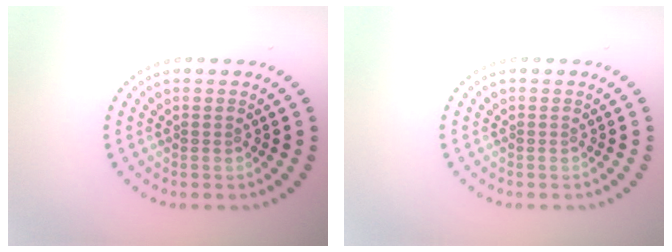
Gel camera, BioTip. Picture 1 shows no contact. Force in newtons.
{"total": 0.0}